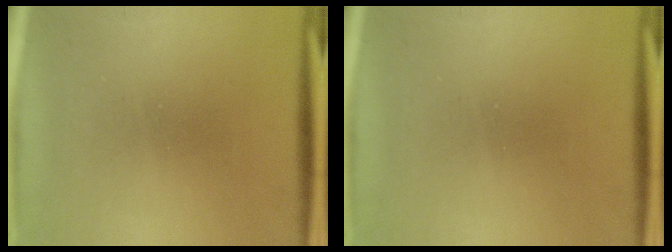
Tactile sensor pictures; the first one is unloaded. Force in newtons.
{"total": 0.0}